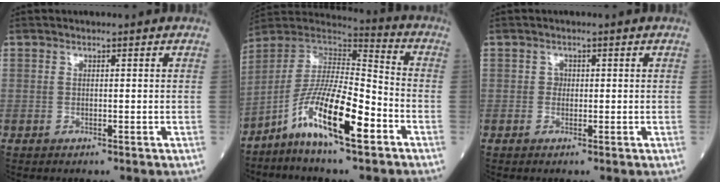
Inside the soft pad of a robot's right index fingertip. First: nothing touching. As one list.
[{"total": 13.5, "force": [-6.8, 2.0, 11.5], "torque": [-0.213, -0.003, -0.129]}, {"total": 0.7, "force": [0.1, 0.7, 0.2], "torque": [0.001, 0.003, 0.001]}]